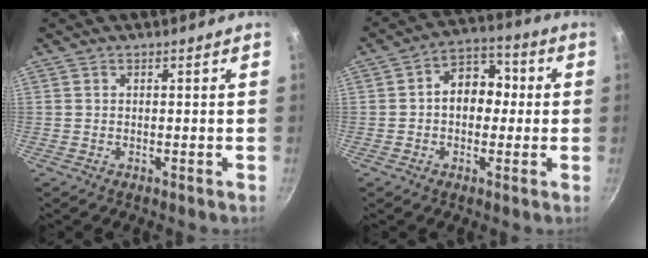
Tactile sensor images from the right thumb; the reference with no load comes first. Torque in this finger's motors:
{"motor_torque": [0.12, 0.22, 0.42, -0.42, 0.09]}